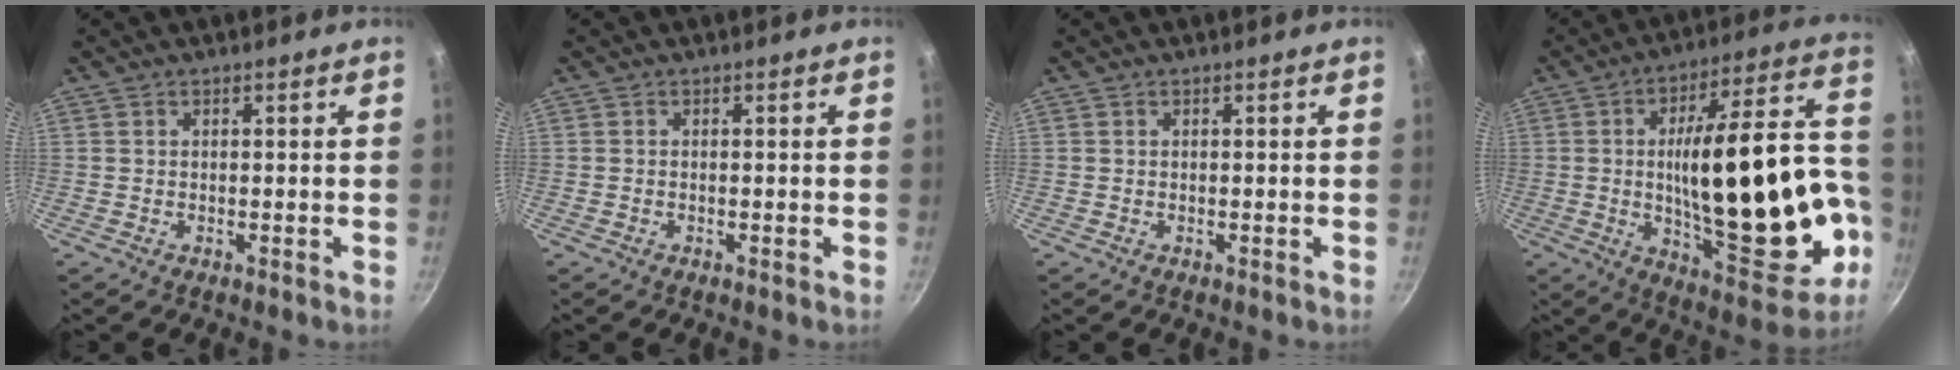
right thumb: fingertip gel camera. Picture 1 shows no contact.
{"total": 0.0}
{"total": 0.0}
{"total": 30.3, "force": [-4.2, 12.0, 27.5], "torque": [-0.390, 0.026, -0.036]}